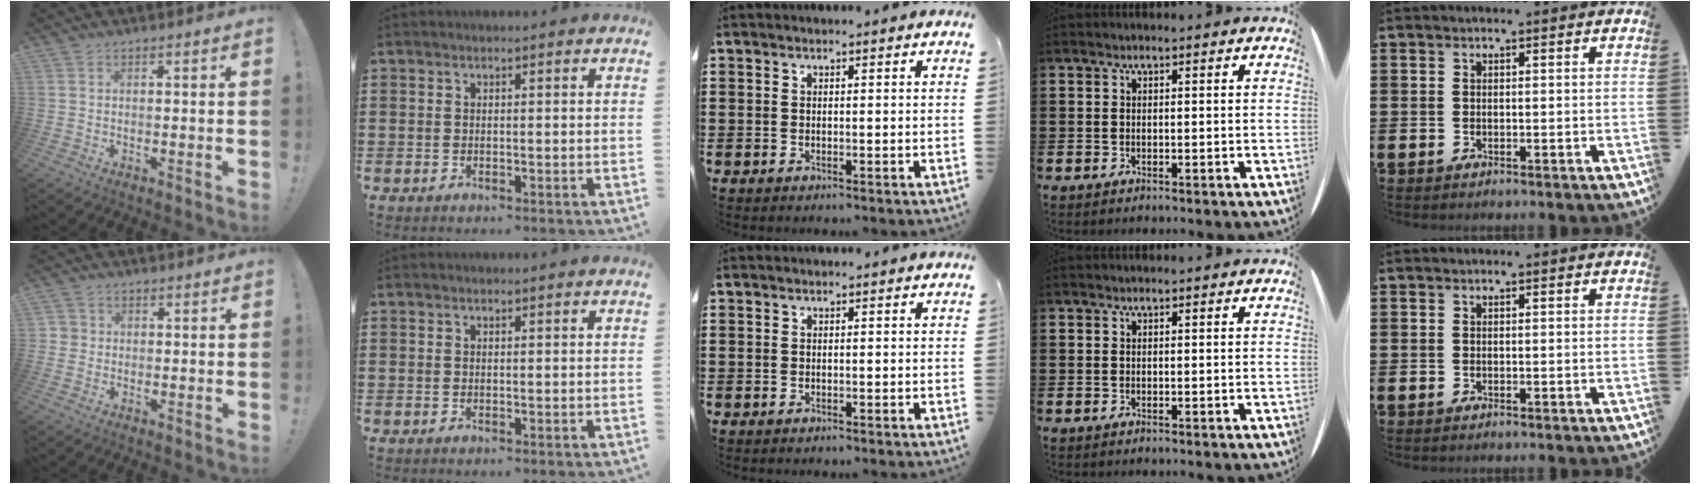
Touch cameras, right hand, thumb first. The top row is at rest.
{"thumb": {"total": 2.2, "force": [-0.3, 2.1, 0.6], "torque": [-0.005, 0.003, -0.006]}}